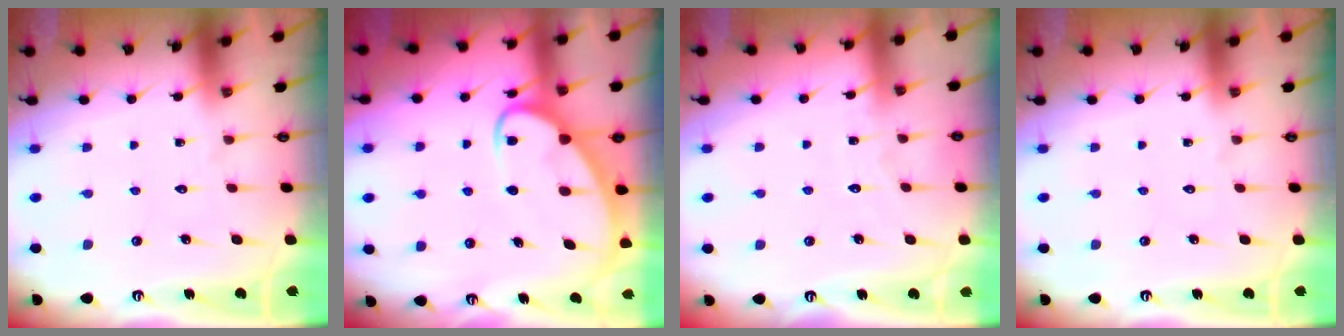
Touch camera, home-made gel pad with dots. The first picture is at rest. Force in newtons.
{"total": 5.9, "press": 5.9, "slide": 0.7}
{"total": 3.6, "press": 3.5, "slide": 0.4}
{"total": 0.0}